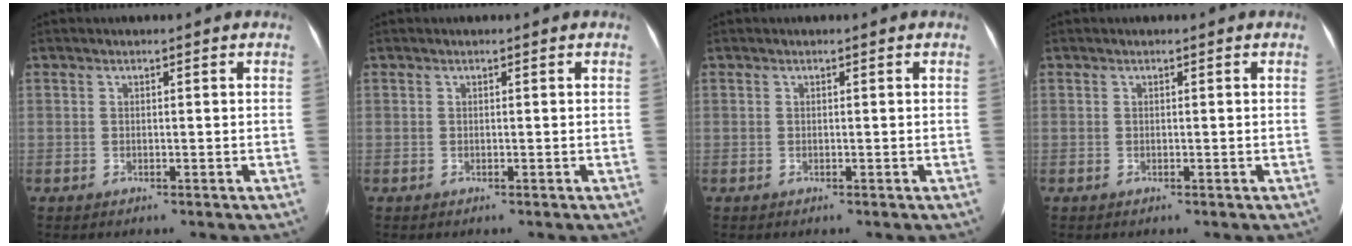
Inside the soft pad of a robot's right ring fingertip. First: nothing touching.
{"total": 0.0}
{"total": 0.0}
{"total": 0.0}